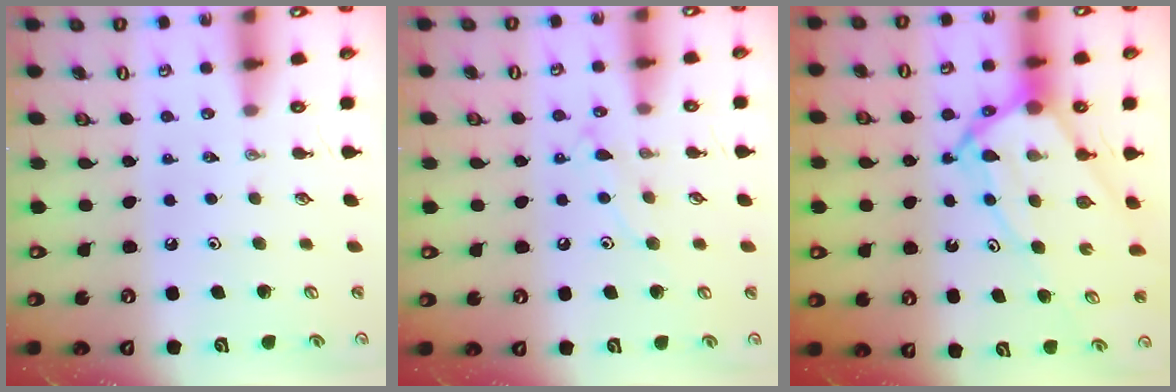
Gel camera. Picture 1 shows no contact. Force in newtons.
{"total": 8.3, "press": 8.2, "slide": 0.7}
{"total": 12.4, "press": 12.3, "slide": 1.1}